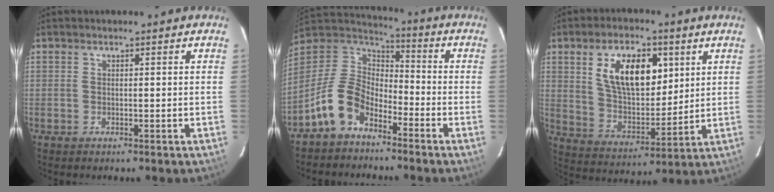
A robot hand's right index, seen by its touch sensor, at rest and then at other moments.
{"total": 11.7, "force": [-6.8, 7.1, 6.3], "torque": [-0.144, 0.024, -0.137]}
{"total": 15.0, "force": [5.6, 7.9, 11.4], "torque": [-0.200, 0.011, 0.108]}